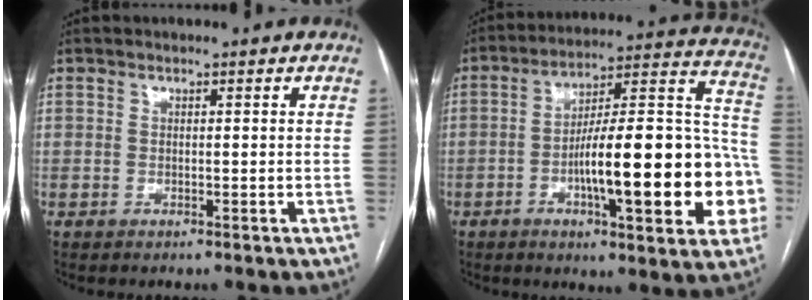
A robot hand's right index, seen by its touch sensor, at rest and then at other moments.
{"total": 25.2, "force": [-6.1, 4.8, 24.0], "torque": [-0.284, 0.027, -0.080]}